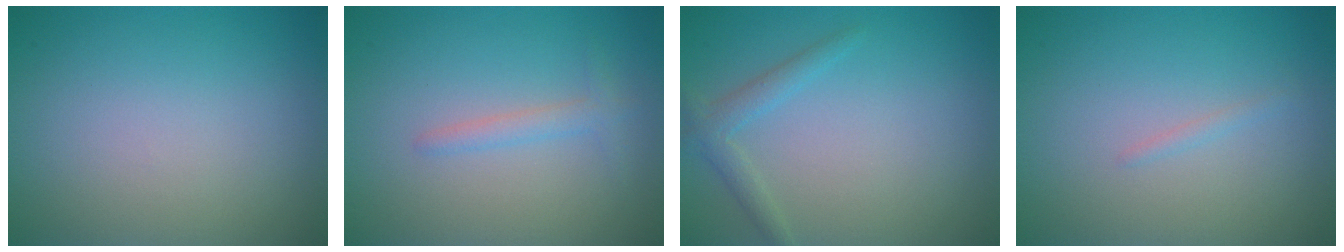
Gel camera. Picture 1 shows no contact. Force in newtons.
{"total": 1.5, "press": 1.5, "slide": 0.1}
{"total": 1.7, "press": 1.7, "slide": 0.1}
{"total": 0.6, "press": 0.6, "slide": 0.1}